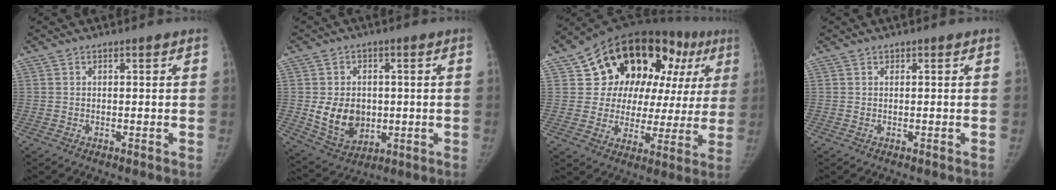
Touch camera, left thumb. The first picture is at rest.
{"total": 10.3, "force": [-0.4, 8.1, 6.4], "torque": [-0.078, -0.009, 0.015]}
{"total": 25.0, "force": [10.2, 15.7, 16.6], "torque": [-0.176, 0.019, 0.151]}
{"total": 0.0}